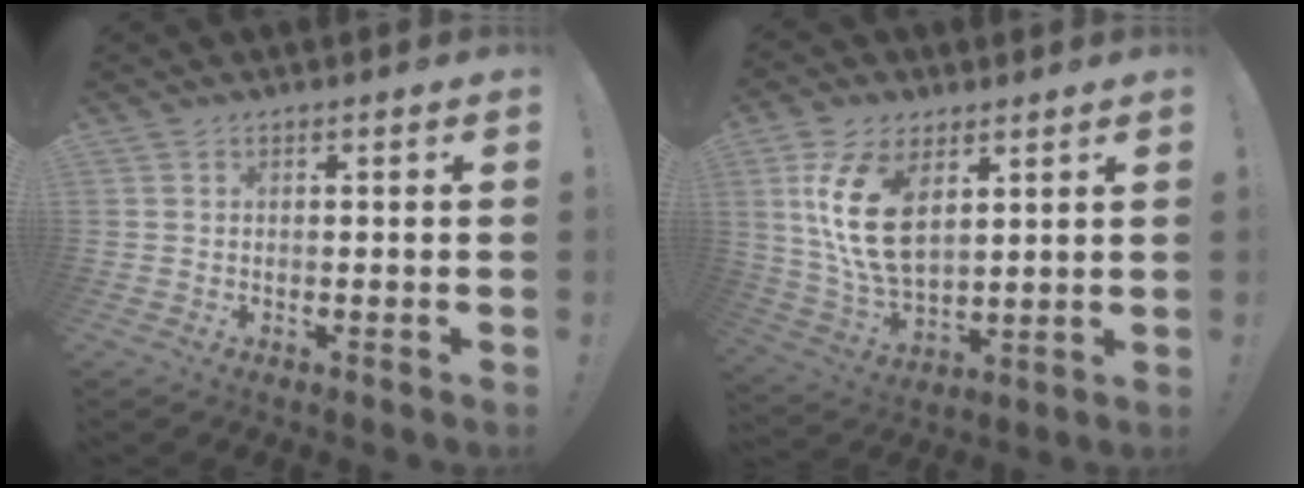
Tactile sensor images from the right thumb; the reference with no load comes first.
{"total": 17.0, "force": [6.0, 10.2, 12.1], "torque": [-0.242, -0.022, 0.108]}